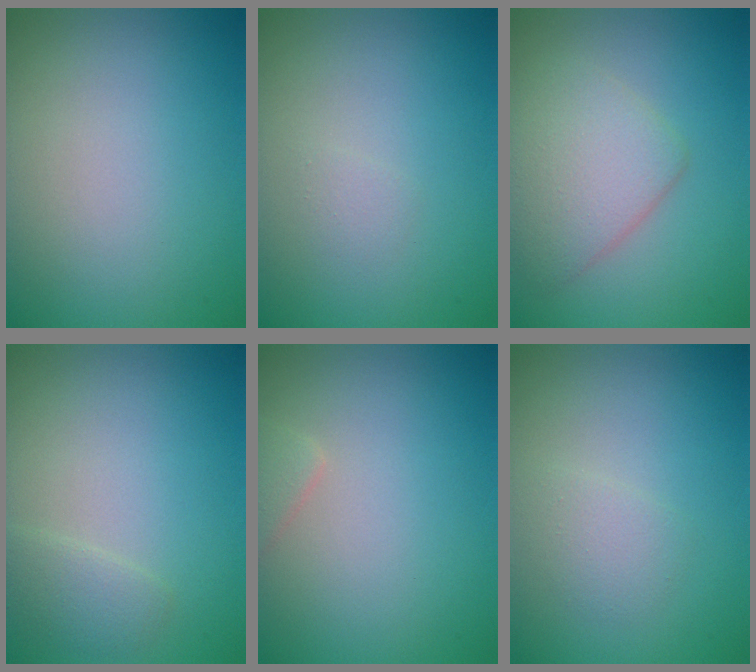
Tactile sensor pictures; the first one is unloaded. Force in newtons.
{"total": 0.6, "press": 0.6, "slide": 0.0}
{"total": 4.0, "press": 4.0, "slide": 0.1}
{"total": 1.6, "press": 1.6, "slide": 0.1}
{"total": 1.1, "press": 1.1, "slide": 0.1}
{"total": 1.4, "press": 1.4, "slide": 0.1}